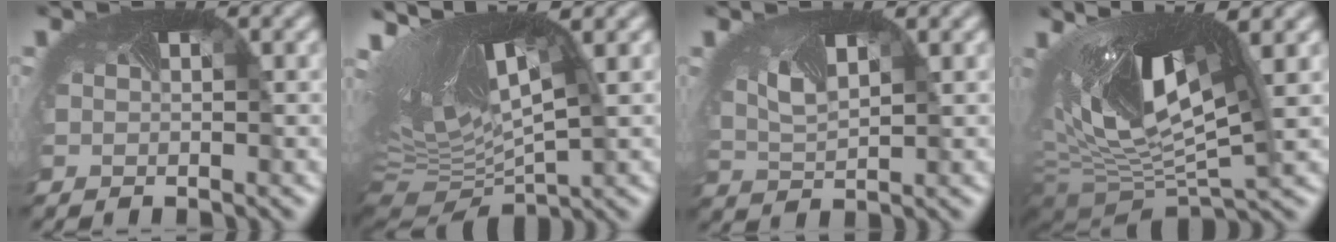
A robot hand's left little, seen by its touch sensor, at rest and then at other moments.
{"total": 14.5, "force": [3.1, 6.8, 12.4], "torque": [-0.252, 0.017, 0.084]}
{"total": 3.8, "force": [1.5, 2.1, 2.8], "torque": [-0.068, -0.008, 0.032]}
{"total": 11.4, "force": [2.4, 5.7, 9.6], "torque": [-0.208, -0.025, 0.047]}